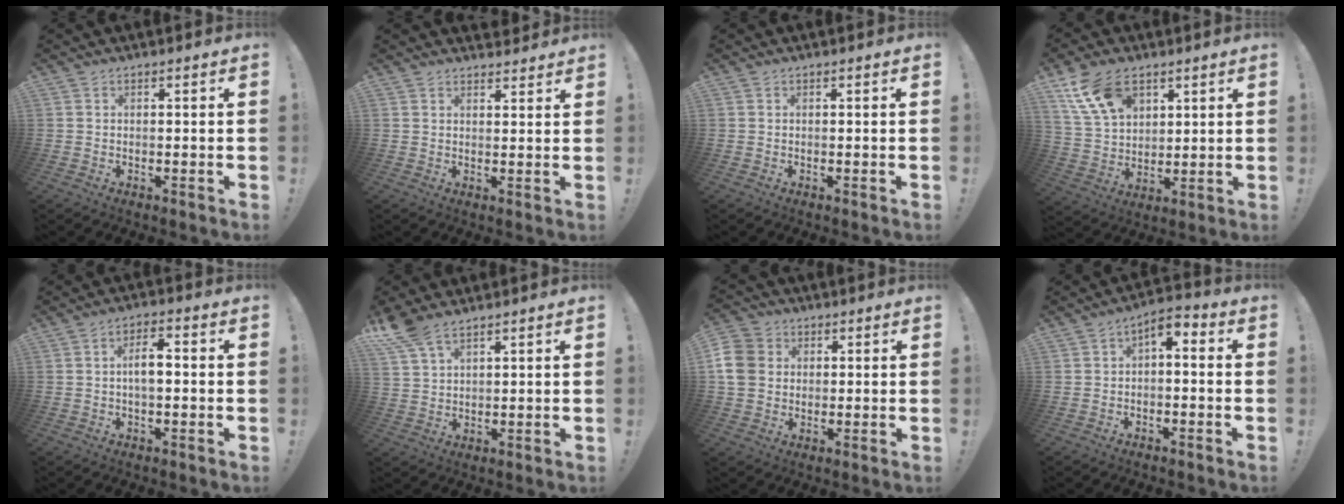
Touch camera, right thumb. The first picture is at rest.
{"total": 2.8, "force": [2.5, 1.1, 0.1], "torque": [0.016, -0.020, 0.043]}
{"total": 0.0}
{"total": 14.3, "force": [7.7, 9.3, 7.6], "torque": [-0.142, -0.029, 0.151]}
{"total": 6.0, "force": [-0.3, 2.4, 5.5], "torque": [-0.100, 0.010, -0.010]}
{"total": 6.9, "force": [5.5, 2.0, 3.6], "torque": [-0.076, -0.025, 0.106]}
{"total": 9.2, "force": [1.5, 8.0, 4.3], "torque": [-0.083, -0.001, 0.033]}
{"total": 4.0, "force": [-1.0, 1.9, 3.3], "torque": [-0.054, 0.007, -0.018]}